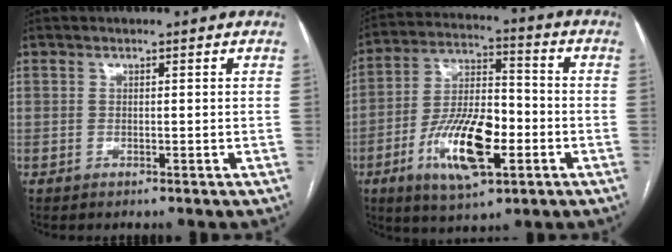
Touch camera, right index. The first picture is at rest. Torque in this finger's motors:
{"motor_torque": [0.44, -0.32, 0.37, 0.11]}